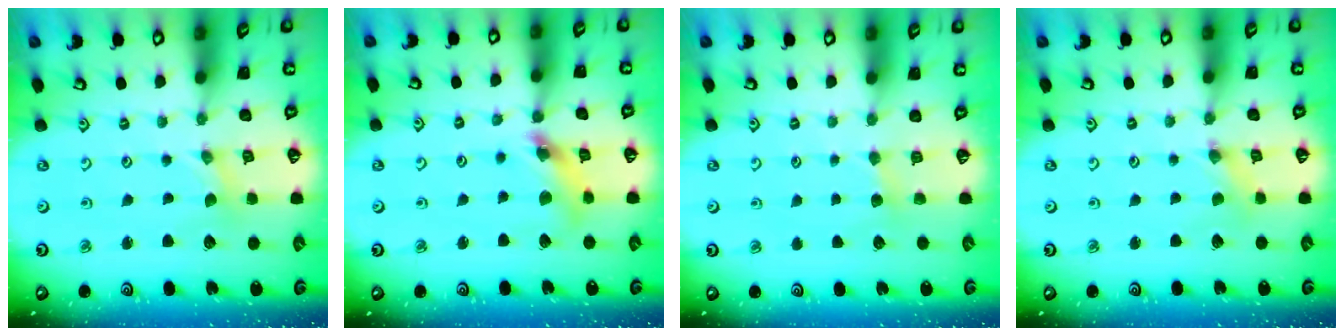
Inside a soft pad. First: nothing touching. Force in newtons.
{"total": 9.6, "press": 9.6, "slide": 0.9}
{"total": 2.9, "press": 2.9, "slide": 0.4}
{"total": 1.2, "press": 1.2, "slide": 0.2}